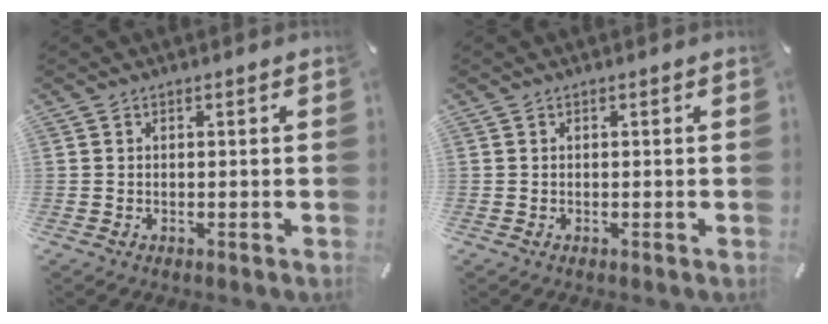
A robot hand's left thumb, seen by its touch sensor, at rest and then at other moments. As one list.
[{"total": 0.0}]